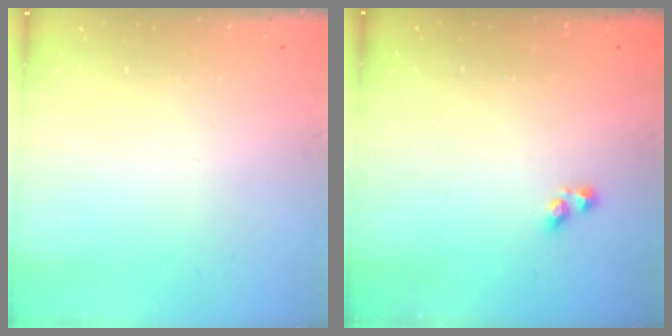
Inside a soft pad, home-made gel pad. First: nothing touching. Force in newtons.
{"total": 2.9, "press": 2.8, "slide": 0.6}